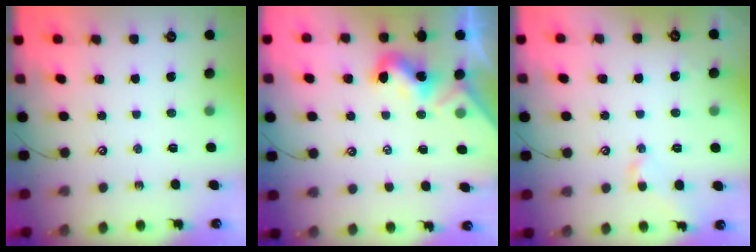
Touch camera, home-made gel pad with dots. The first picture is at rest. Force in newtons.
{"total": 1.9, "press": 1.9, "slide": 0.4}
{"total": 0.7, "press": 0.6, "slide": 0.3}